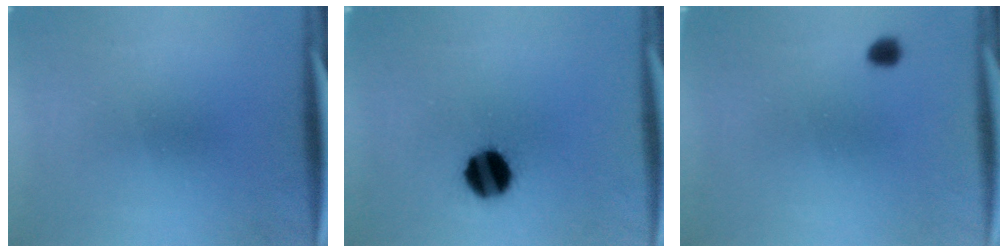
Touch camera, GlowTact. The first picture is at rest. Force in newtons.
{"total": 10.8}
{"total": 1.7}